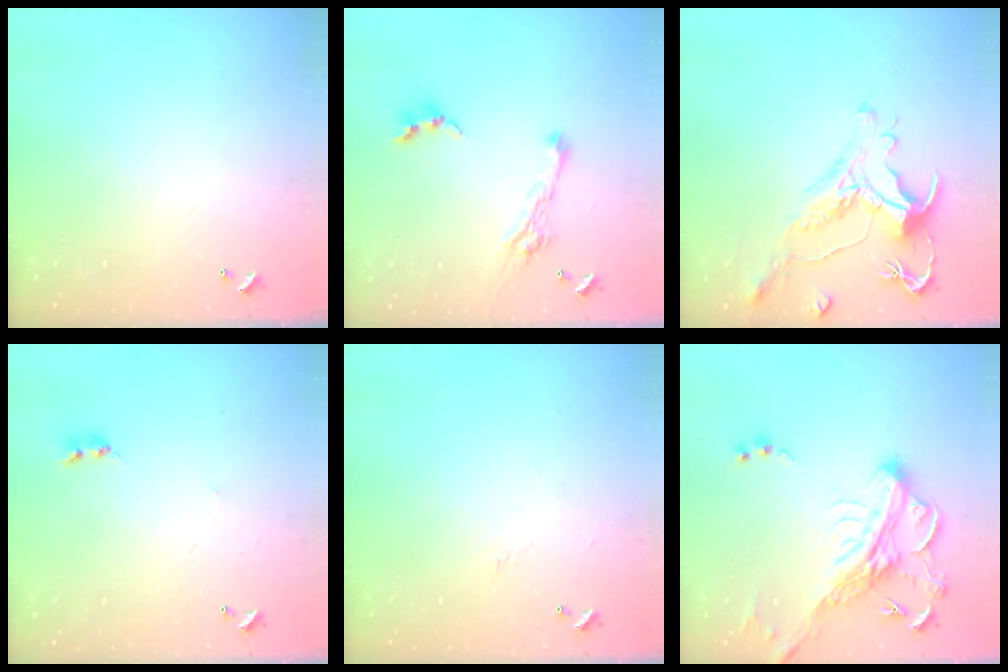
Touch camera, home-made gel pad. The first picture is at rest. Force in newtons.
{"total": 7.0, "press": 6.9, "slide": 1.1}
{"total": 1.4, "press": 0.2, "slide": 1.4}
{"total": 2.2, "press": 2.1, "slide": 0.5}
{"total": 1.6, "press": 1.5, "slide": 0.5}
{"total": 6.8, "press": 6.6, "slide": 1.7}